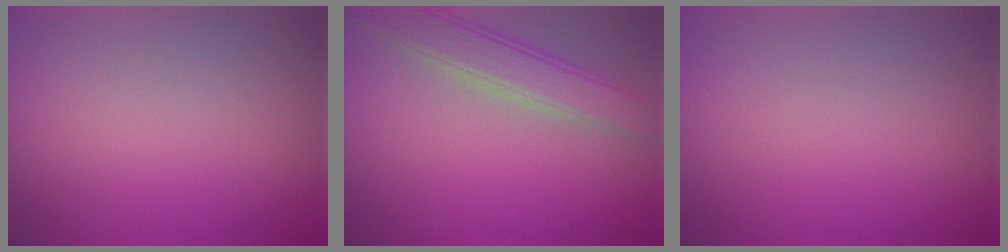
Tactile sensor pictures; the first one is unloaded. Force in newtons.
{"total": 4.2, "press": 4.2, "slide": 0.3}
{"total": 0.0}